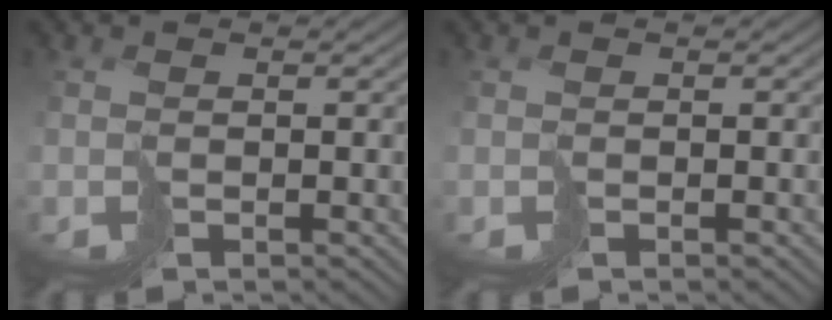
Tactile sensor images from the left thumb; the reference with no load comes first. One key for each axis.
{"total": 0.6, "fx": -0.4, "fy": 0.0, "fz": 0.4, "tx": -0.007, "ty": 0.003, "tz": -0.005}